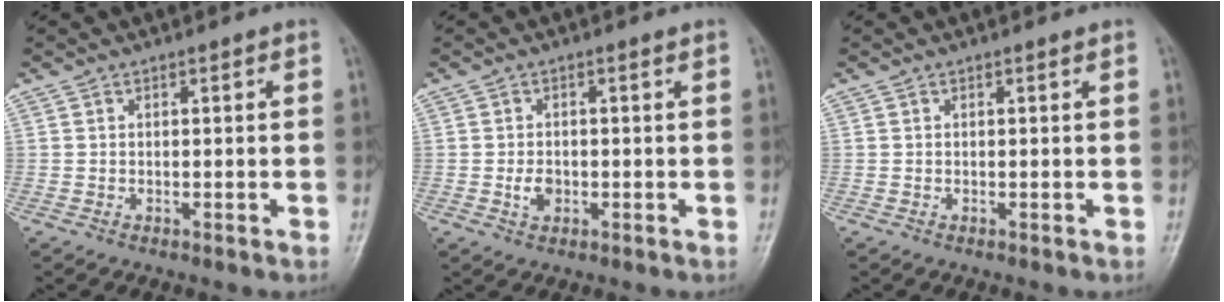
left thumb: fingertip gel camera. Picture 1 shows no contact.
{"total": 2.3, "force": [-0.5, 1.6, 1.6], "torque": [-0.020, 0.002, -0.002]}
{"total": 0.0}